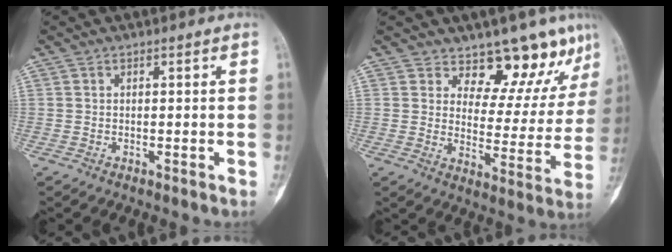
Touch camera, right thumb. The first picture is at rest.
{"total": 12.4, "force": [10.0, 5.5, 4.7], "torque": [-0.017, -0.076, 0.126]}